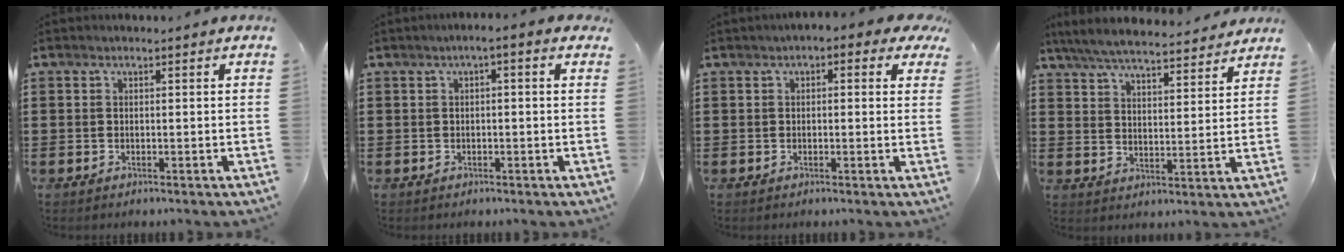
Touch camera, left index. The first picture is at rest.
{"total": 1.5, "force": [-0.4, 0.1, 1.4], "torque": [-0.023, -0.001, -0.010]}
{"total": 1.6, "force": [0.4, 0.8, 1.4], "torque": [-0.028, 0.006, 0.005]}
{"total": 6.4, "force": [6.1, 0.4, 2.1], "torque": [-0.065, -0.030, 0.106]}